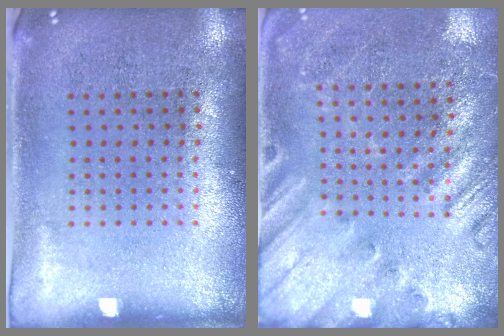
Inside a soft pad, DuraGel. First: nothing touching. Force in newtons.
{"total": 2.2, "press": 2.0, "slide": 1.0}